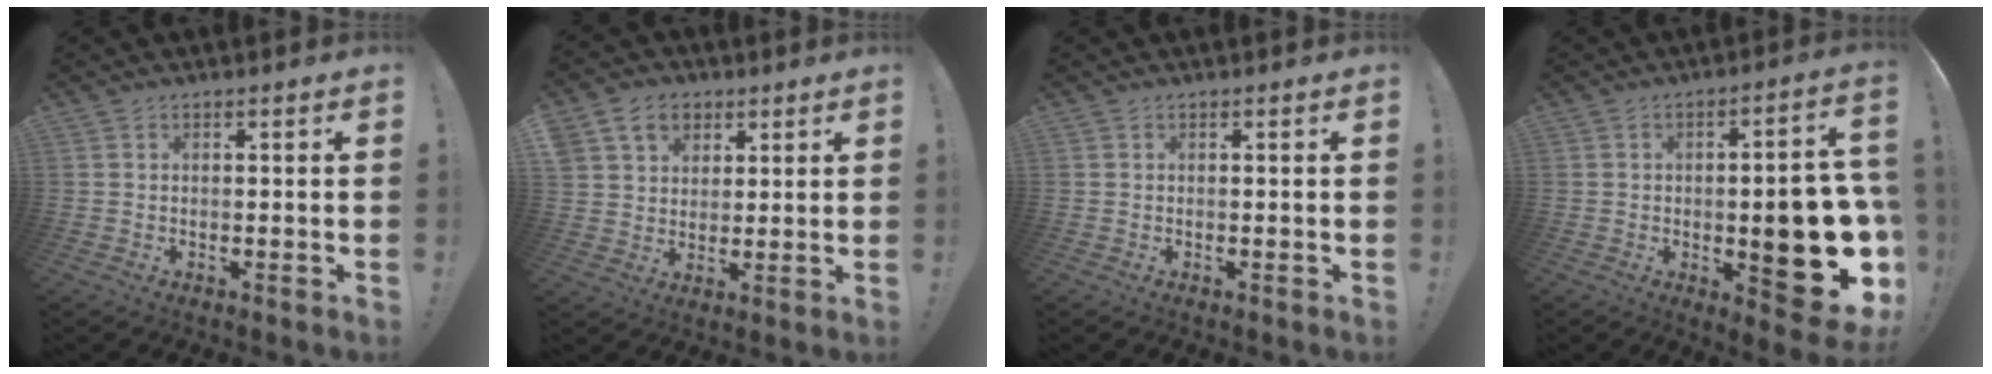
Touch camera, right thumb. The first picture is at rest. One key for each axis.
{"total": 9.8, "fx": 4.7, "fy": 7.8, "fz": 3.6, "tx": -0.054, "ty": -0.017, "tz": 0.097}
{"total": 0.0}
{"total": 20.0, "fx": -3.2, "fy": 6.8, "fz": 18.5, "tx": -0.228, "ty": -0.001, "tz": -0.032}